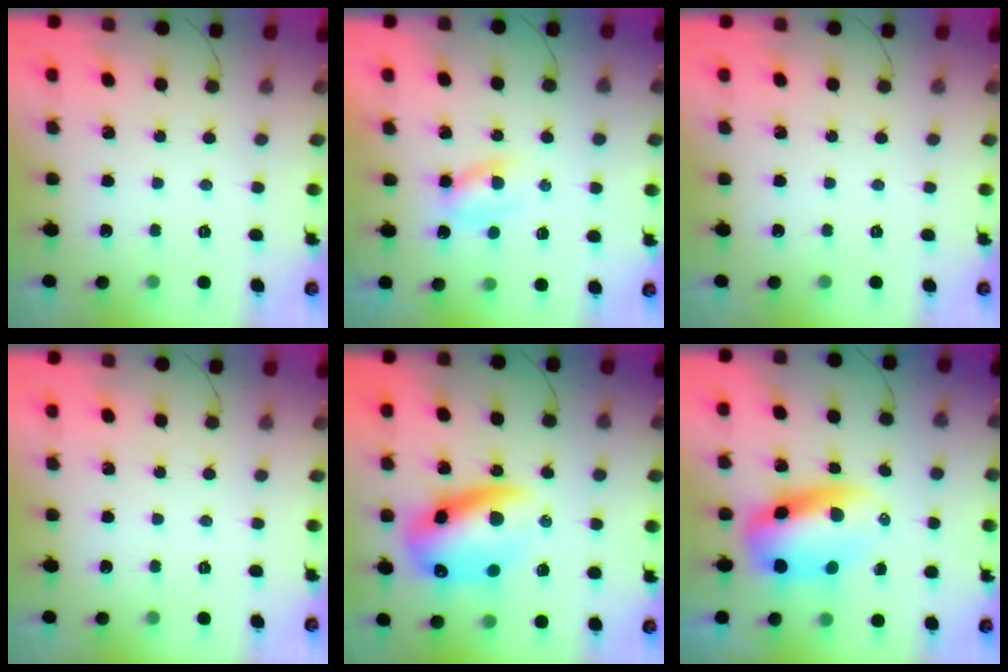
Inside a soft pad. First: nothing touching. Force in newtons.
{"total": 2.6, "press": 2.3, "slide": 1.2}
{"total": 0.0}
{"total": 0.0}
{"total": 18.6, "press": 17.9, "slide": 4.8}
{"total": 10.0, "press": 9.6, "slide": 2.6}